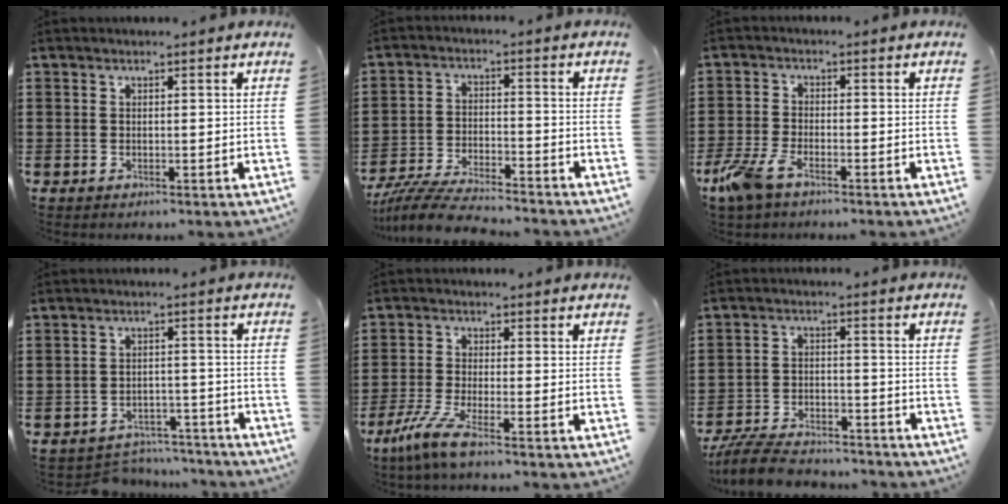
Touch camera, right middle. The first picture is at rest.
{"total": 7.4, "force": [-6.9, 0.9, 2.4], "torque": [-0.049, 0.007, -0.134]}
{"total": 5.6, "force": [-3.7, 1.9, 3.7], "torque": [-0.101, -0.008, -0.076]}
{"total": 4.2, "force": [-4.1, 0.8, 0.0], "torque": [-0.004, 0.007, -0.088]}
{"total": 5.4, "force": [-3.7, 0.3, 3.9], "torque": [-0.105, -0.020, -0.077]}
{"total": 7.2, "force": [-6.7, 1.3, 2.2], "torque": [-0.046, 0.012, -0.130]}